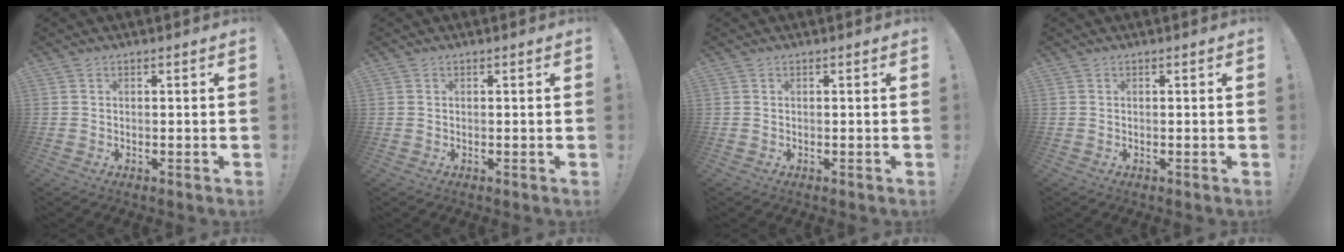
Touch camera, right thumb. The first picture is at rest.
{"total": 0.0}
{"total": 0.0}
{"total": 0.0}